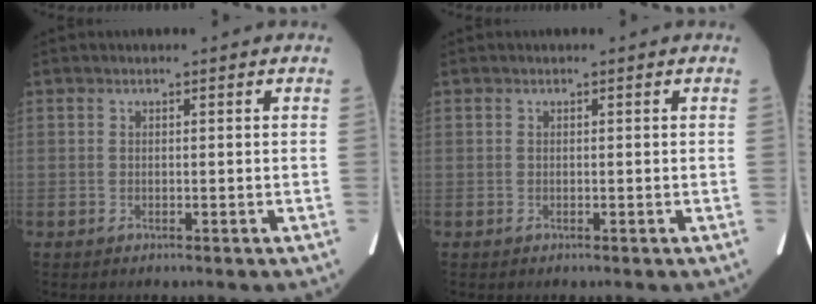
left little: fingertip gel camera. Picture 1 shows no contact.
{"total": 0.0}